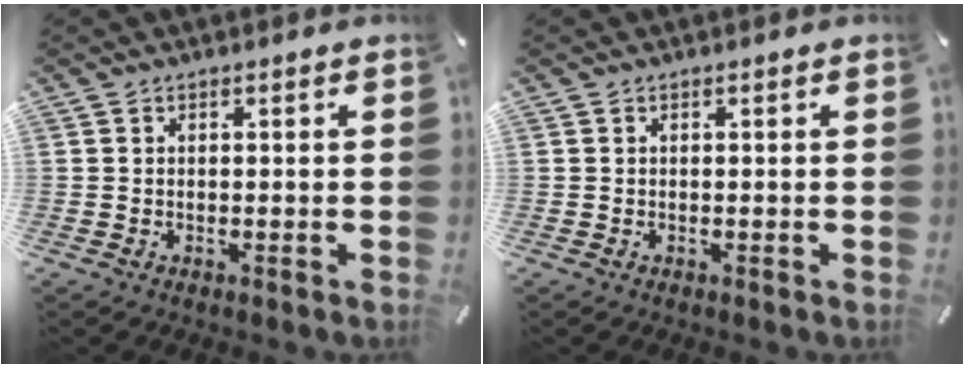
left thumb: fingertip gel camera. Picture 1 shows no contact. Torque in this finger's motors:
{"motor_torque": [-0.10, 0.01, 0.01, 0.07, 0.00]}